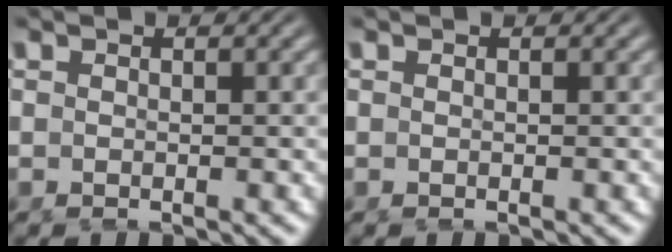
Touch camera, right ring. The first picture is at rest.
{"total": 0.0}